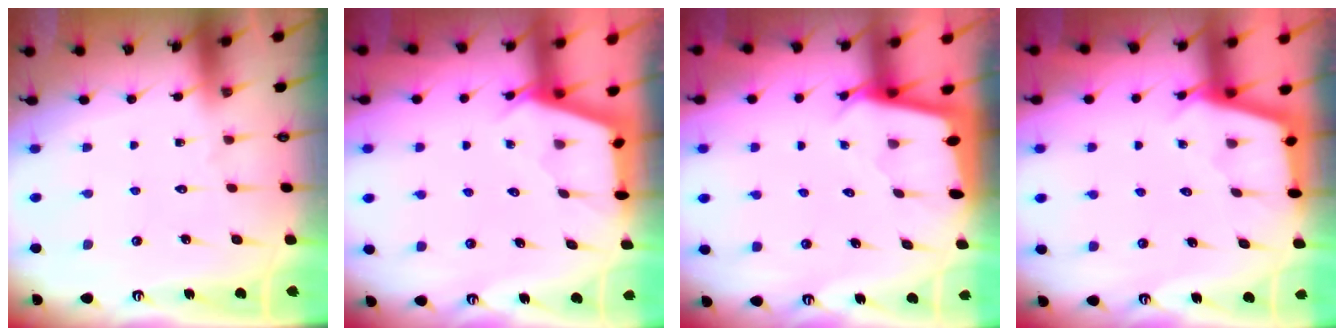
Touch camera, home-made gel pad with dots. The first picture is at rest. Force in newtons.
{"total": 2.5, "press": 2.5, "slide": 0.3}
{"total": 2.5, "press": 2.5, "slide": 0.1}
{"total": 3.0, "press": 2.9, "slide": 0.3}